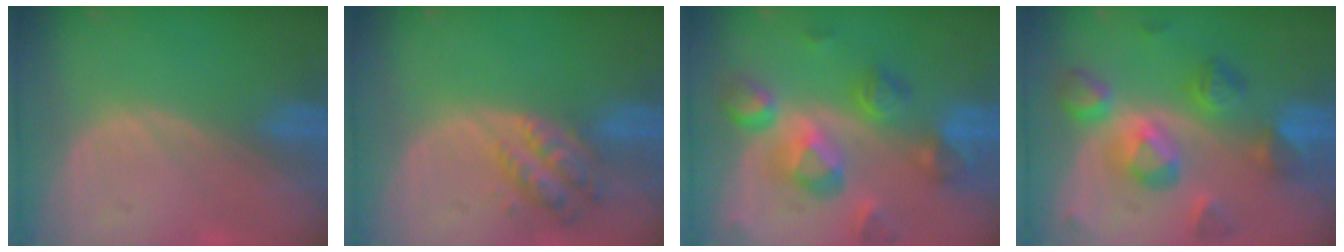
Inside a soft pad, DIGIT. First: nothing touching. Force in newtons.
{"total": 6.0, "press": 5.5, "slide": 2.5}
{"total": 10.5, "press": 9.4, "slide": 4.7}
{"total": 9.4, "press": 9.4, "slide": 0.6}